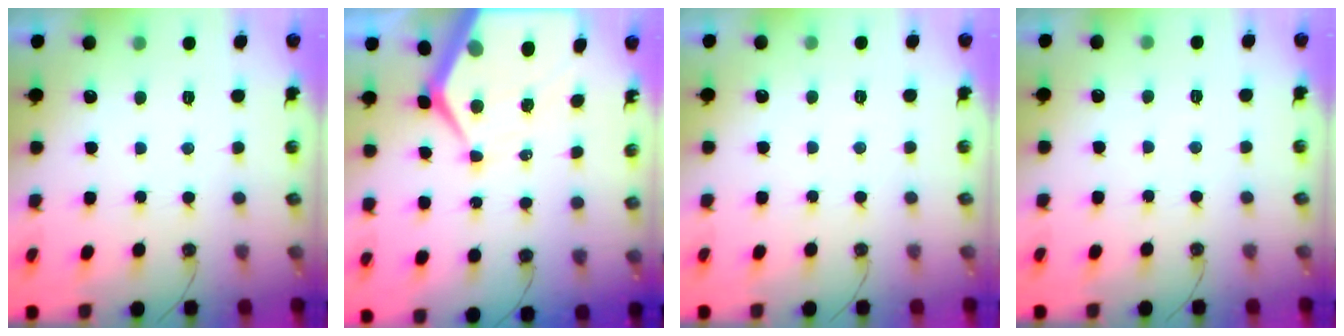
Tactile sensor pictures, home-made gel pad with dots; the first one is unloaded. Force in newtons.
{"total": 14.7, "press": 14.6, "slide": 1.3}
{"total": 2.3, "press": 2.3, "slide": 0.4}
{"total": 2.5, "press": 2.5, "slide": 0.4}